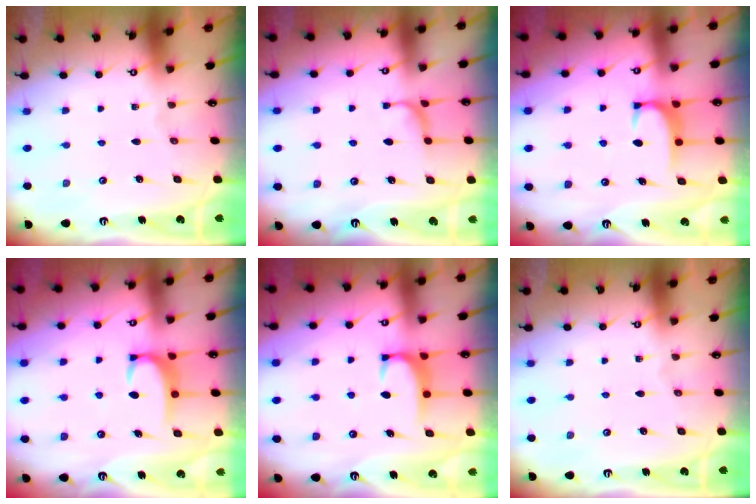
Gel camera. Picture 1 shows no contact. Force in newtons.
{"total": 1.4, "press": 1.2, "slide": 0.6}
{"total": 1.6, "press": 1.6, "slide": 0.5}
{"total": 3.4, "press": 3.3, "slide": 0.4}
{"total": 1.9, "press": 1.8, "slide": 0.5}
{"total": 0.0}